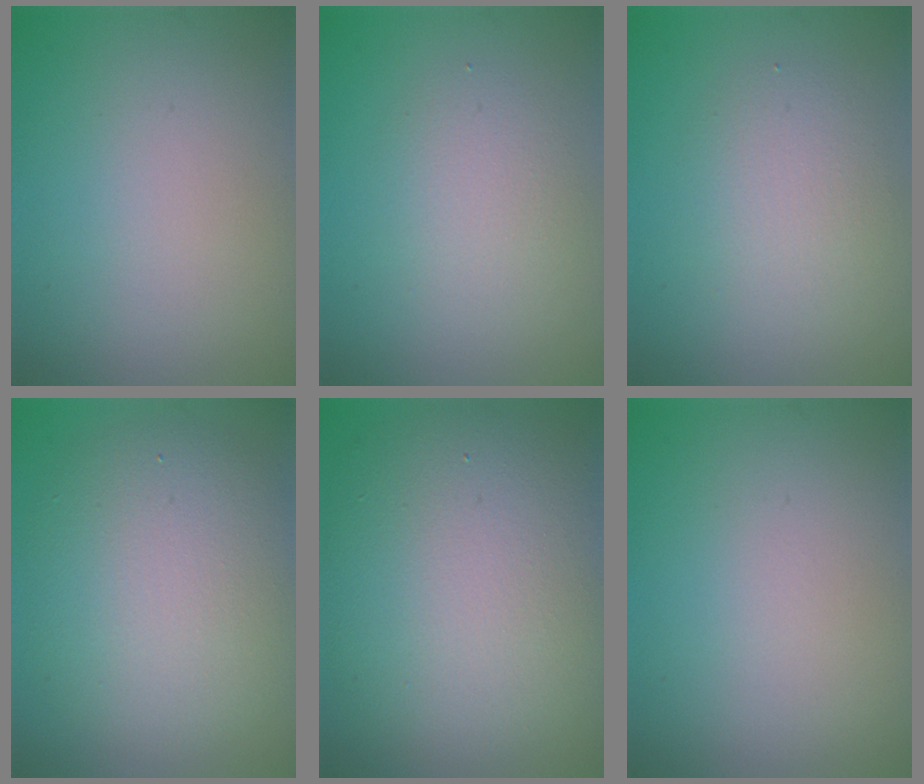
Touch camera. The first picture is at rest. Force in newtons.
{"total": 2.4, "press": 2.4, "slide": 0.1}
{"total": 2.6, "press": 2.6, "slide": 0.3}
{"total": 7.8, "press": 7.8, "slide": 0.4}
{"total": 11.6, "press": 11.5, "slide": 1.2}
{"total": 0.0}